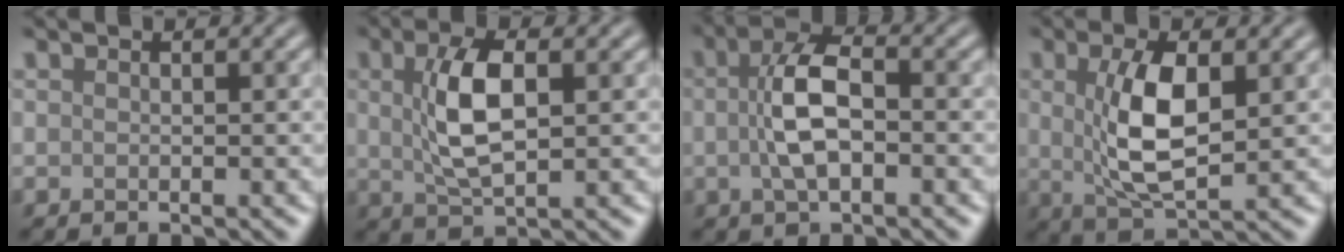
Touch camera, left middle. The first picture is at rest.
{"total": 5.4, "force": [1.0, 2.2, 4.8], "torque": [-0.100, 0.005, 0.019]}
{"total": 5.0, "force": [-0.2, 2.3, 4.5], "torque": [-0.090, 0.007, -0.009]}
{"total": 6.3, "force": [0.9, 2.6, 5.6], "torque": [-0.118, -0.002, 0.022]}